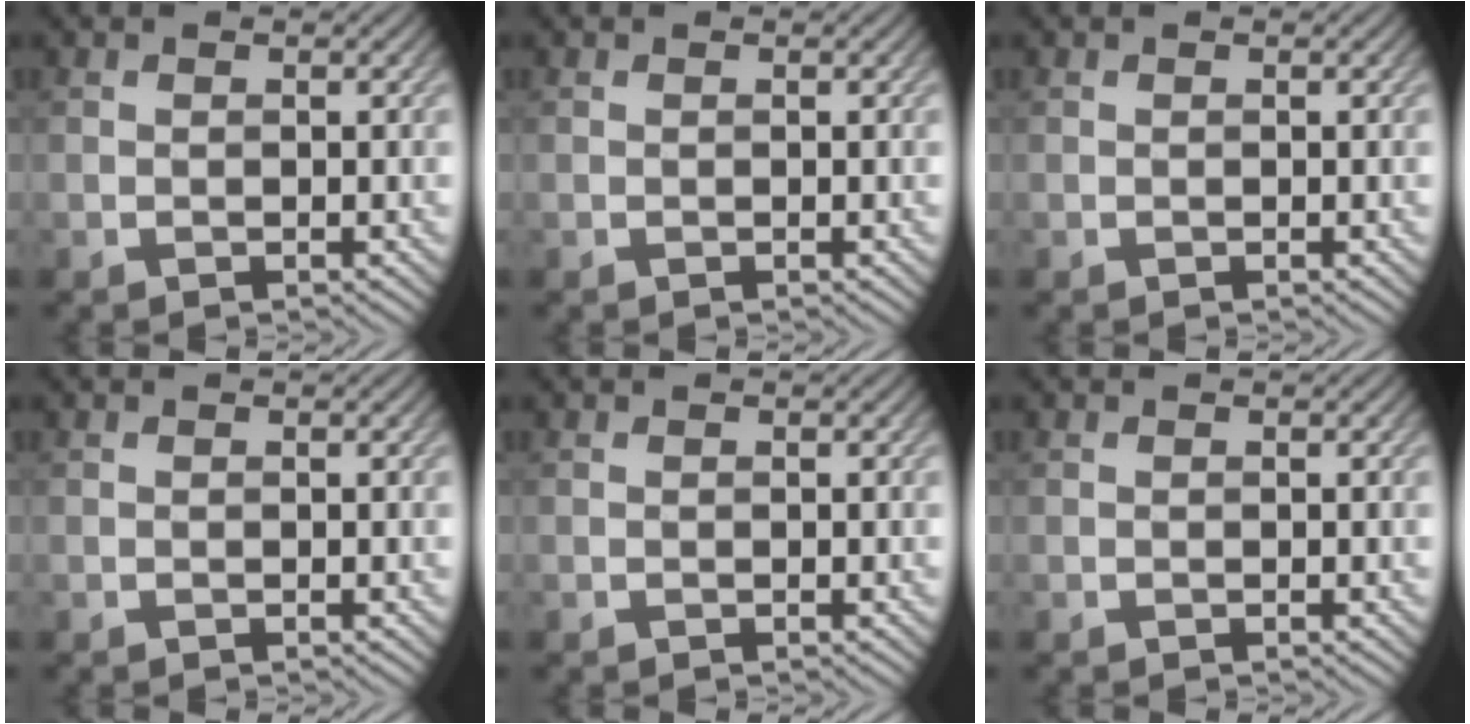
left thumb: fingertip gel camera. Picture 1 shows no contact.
{"total": 0.0}
{"total": 0.0}
{"total": 0.0}
{"total": 0.0}
{"total": 0.0}